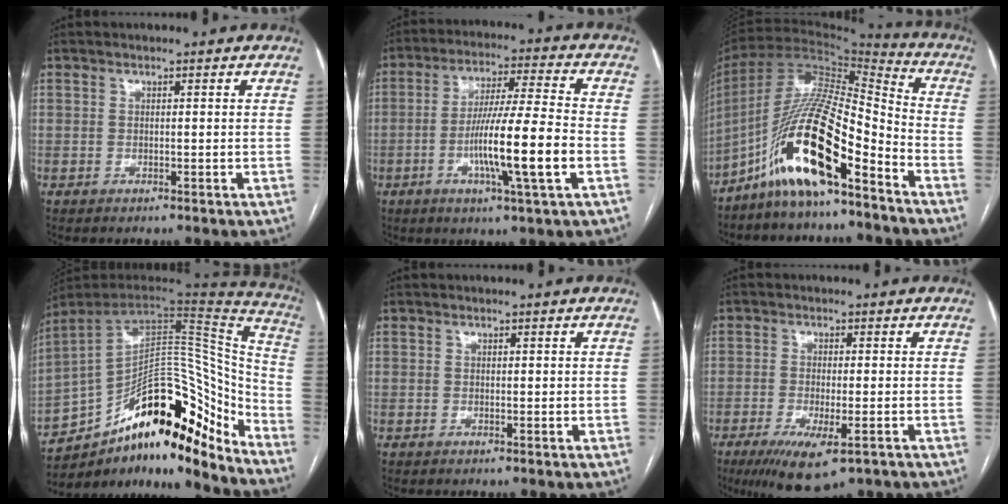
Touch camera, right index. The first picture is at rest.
{"total": 13.1, "force": [-3.5, -0.3, 12.6], "torque": [-0.230, -0.006, -0.064]}
{"total": 17.1, "force": [-10.0, 3.1, 13.5], "torque": [-0.265, 0.009, -0.179]}
{"total": 24.7, "force": [-16.7, 7.9, 16.5], "torque": [-0.217, 0.049, -0.253]}
{"total": 0.0}
{"total": 8.7, "force": [-4.9, 2.1, 6.9], "torque": [-0.116, -0.023, -0.075]}